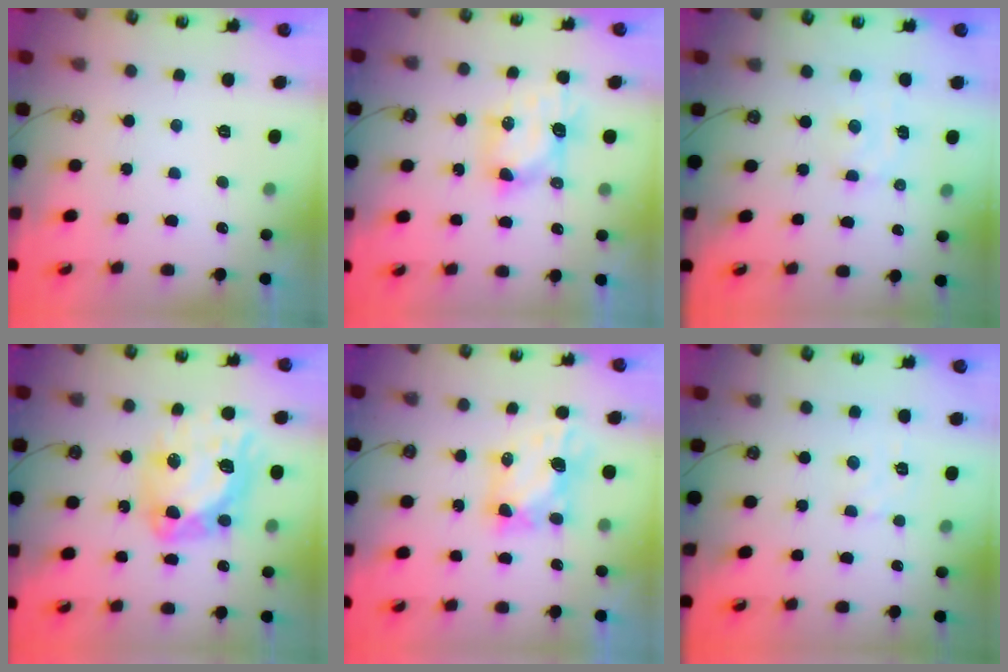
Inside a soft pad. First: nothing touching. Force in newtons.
{"total": 6.1, "press": 6.1, "slide": 0.1}
{"total": 2.9, "press": 2.9, "slide": 0.6}
{"total": 17.2, "press": 17.1, "slide": 1.7}
{"total": 5.4, "press": 5.4, "slide": 0.4}
{"total": 2.1, "press": 2.1, "slide": 0.5}